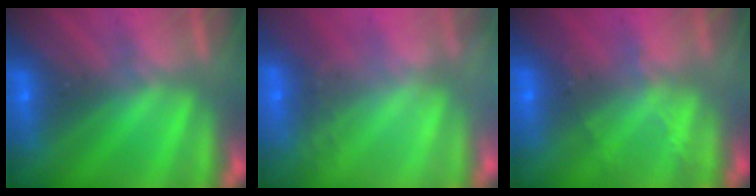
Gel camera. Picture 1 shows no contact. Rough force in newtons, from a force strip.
{"total": 2.4}
{"total": 2.2}